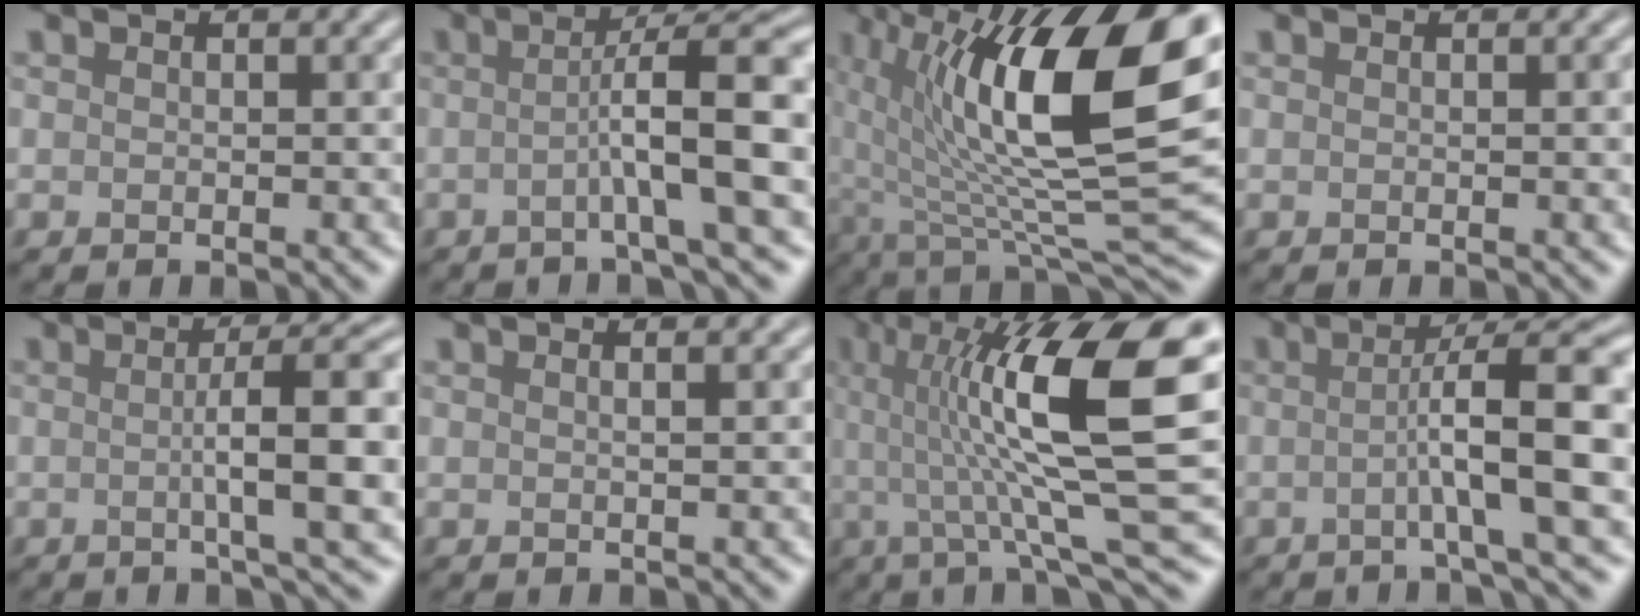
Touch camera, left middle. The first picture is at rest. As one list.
[{"total": 8.6, "force": [-0.7, 1.3, 8.5], "torque": [-0.112, 0.018, -0.022]}, {"total": 16.9, "force": [3.6, 6.6, 15.1], "torque": [-0.249, 0.001, 0.060]}, {"total": 0.9, "force": [0.1, 0.1, 0.9], "torque": [-0.012, -0.001, 0.003]}, {"total": 8.7, "force": [0.0, 1.6, 8.6], "torque": [-0.111, 0.014, 0.000]}, {"total": 1.1, "force": [0.5, 0.4, 0.9], "torque": [-0.006, 0.002, -0.004]}, {"total": 14.0, "force": [2.4, 3.2, 13.4], "torque": [-0.220, 0.012, 0.040]}, {"total": 9.6, "force": [-0.4, 1.5, 9.5], "torque": [-0.122, 0.018, -0.014]}]